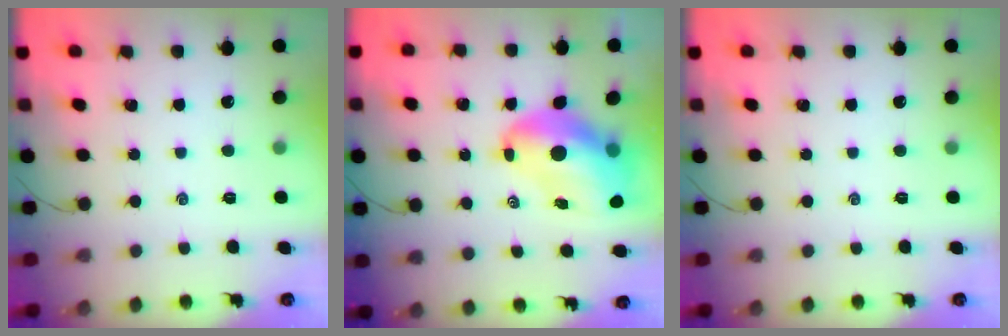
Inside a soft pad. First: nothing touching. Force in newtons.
{"total": 13.7, "press": 13.2, "slide": 3.7}
{"total": 0.0}